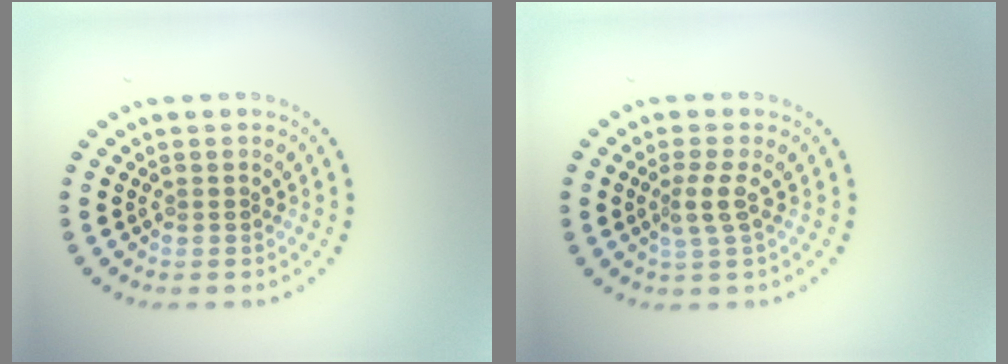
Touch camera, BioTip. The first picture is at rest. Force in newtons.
{"total": 1.9, "press": 1.4, "slide": 1.2}